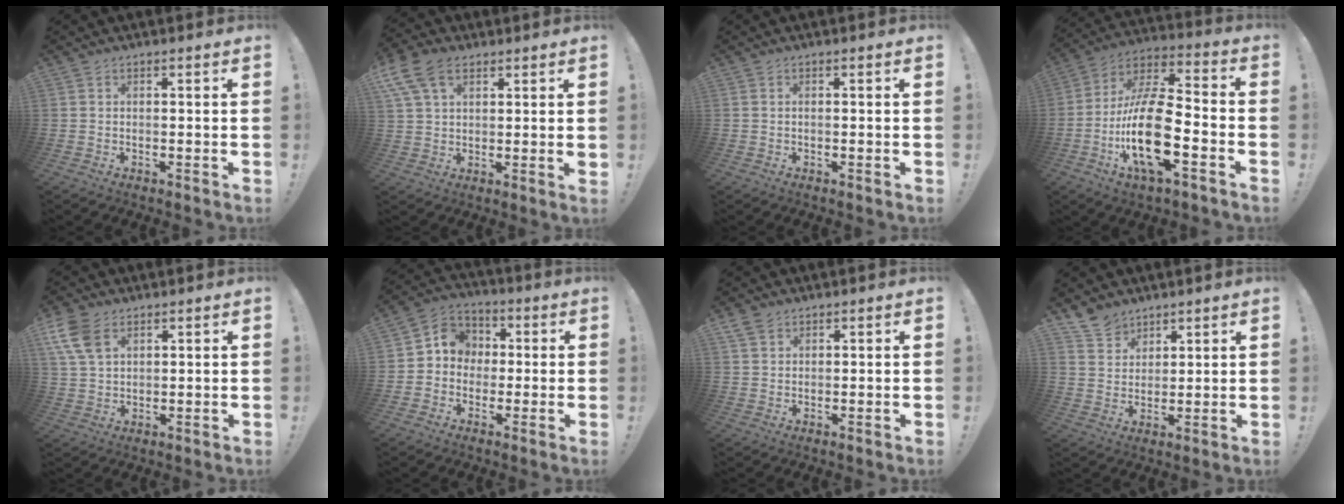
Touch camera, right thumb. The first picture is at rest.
{"total": 10.3, "force": [5.1, 6.1, 6.6], "torque": [-0.123, -0.008, 0.102]}
{"total": 0.0}
{"total": 22.7, "force": [-6.2, 9.2, 19.8], "torque": [-0.379, 0.030, -0.104]}
{"total": 9.6, "force": [4.8, 5.9, 5.8], "torque": [-0.115, -0.014, 0.095]}
{"total": 8.1, "force": [-0.4, 7.6, 2.6], "torque": [-0.033, 0.016, 0.001]}
{"total": 3.1, "force": [2.3, 1.8, 1.1], "torque": [-0.020, -0.010, 0.044]}
{"total": 7.9, "force": [6.3, 4.7, 1.0], "torque": [-0.022, -0.044, 0.124]}